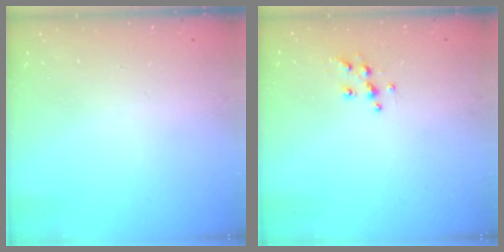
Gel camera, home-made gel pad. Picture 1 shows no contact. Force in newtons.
{"total": 6.4, "press": 6.4, "slide": 0.6}